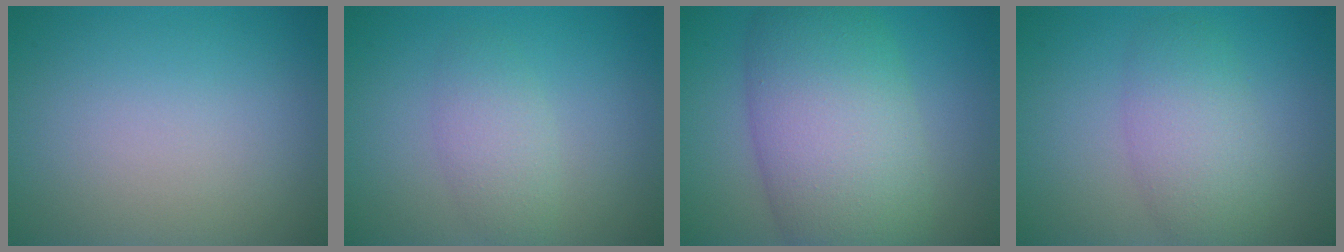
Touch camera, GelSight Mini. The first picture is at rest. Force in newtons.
{"total": 2.4, "press": 2.4, "slide": 0.2}
{"total": 10.4, "press": 10.4, "slide": 0.4}
{"total": 4.2, "press": 4.2, "slide": 0.0}